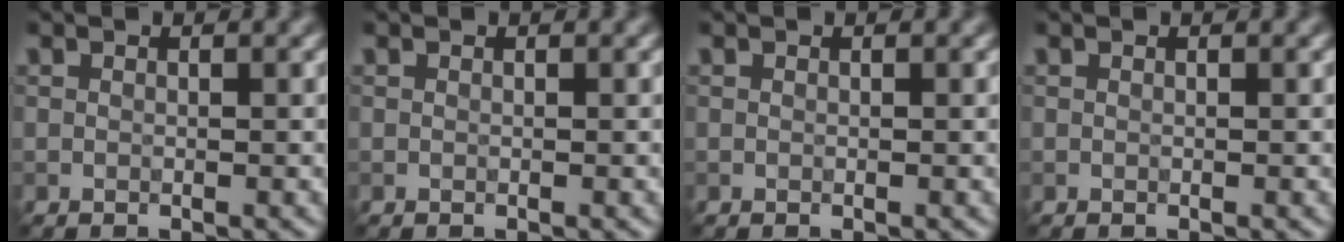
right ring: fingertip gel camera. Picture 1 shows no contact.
{"total": 0.0}
{"total": 0.0}
{"total": 0.0}